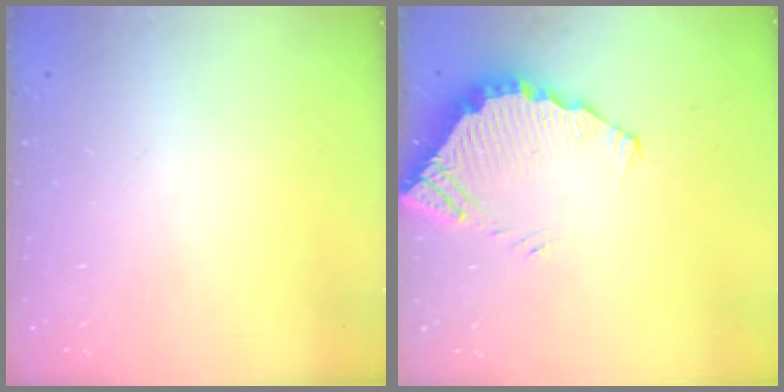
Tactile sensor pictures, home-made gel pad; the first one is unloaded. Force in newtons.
{"total": 3.9, "press": 3.9, "slide": 0.3}